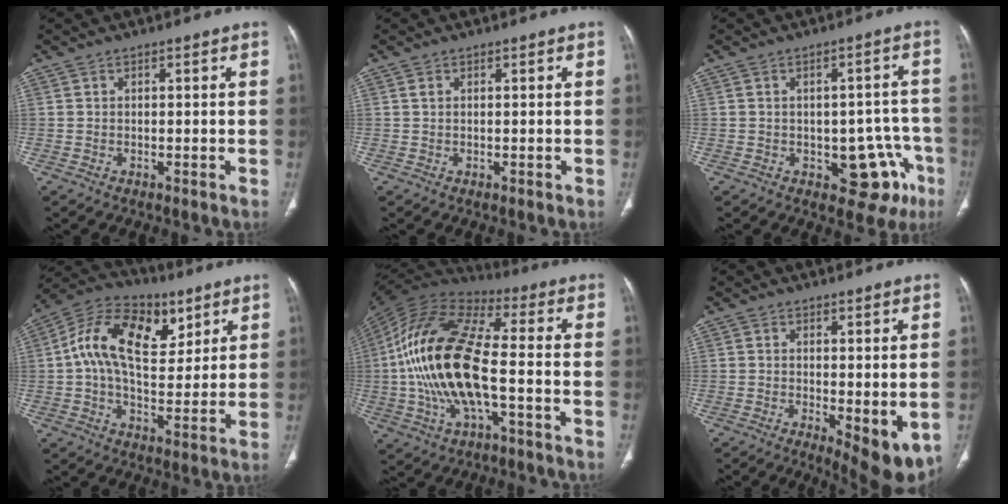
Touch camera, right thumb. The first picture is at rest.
{"total": 0.5, "force": [0.2, 0.3, 0.4], "torque": [-0.010, -0.002, 0.003]}
{"total": 10.7, "force": [-4.5, 6.2, 7.5], "torque": [-0.046, 0.031, -0.047]}
{"total": 17.4, "force": [5.5, 10.4, 12.8], "torque": [-0.194, 0.001, 0.084]}
{"total": 20.8, "force": [-2.8, 8.3, 18.9], "torque": [-0.389, 0.027, -0.054]}
{"total": 8.6, "force": [-1.3, 3.2, 7.8], "torque": [-0.104, -0.025, -0.010]}